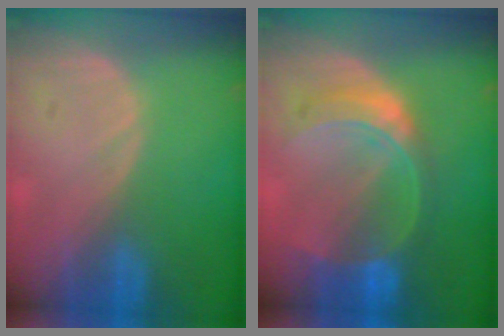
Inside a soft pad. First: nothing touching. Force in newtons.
{"total": 7.6, "press": 6.6, "slide": 3.7}